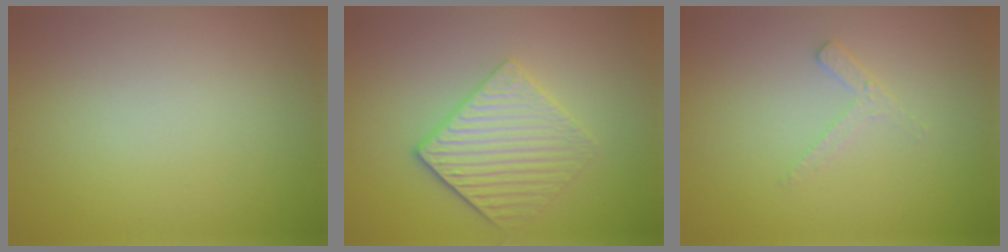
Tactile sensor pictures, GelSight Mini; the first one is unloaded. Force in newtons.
{"total": 4.1, "press": 3.5, "slide": 2.2}
{"total": 1.6, "press": 1.5, "slide": 0.4}